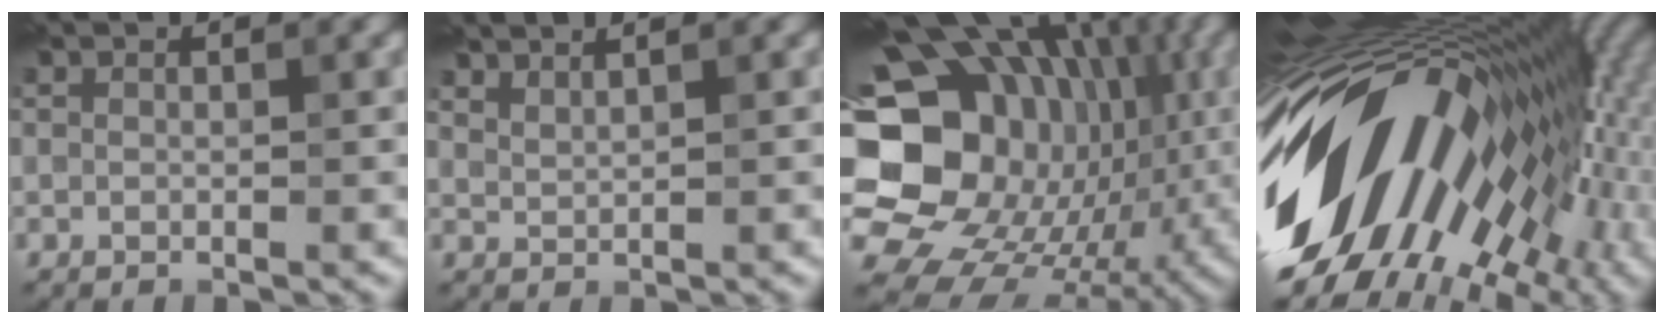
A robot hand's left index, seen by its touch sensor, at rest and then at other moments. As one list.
[{"total": 2.0, "force": [1.9, 0.3, 0.6], "torque": [-0.006, 0.003, 0.035]}, {"total": 22.1, "force": [-0.6, 18.6, 12.0], "torque": [-0.233, -0.011, -0.027]}, {"total": 18.6, "force": [0.5, 10.6, 15.3], "torque": [-0.269, -0.031, 0.014]}]